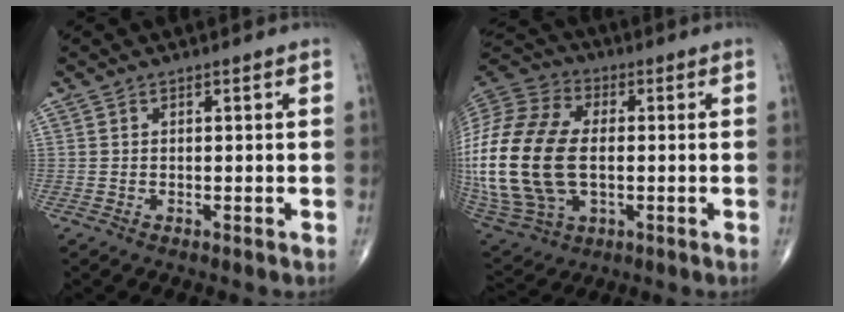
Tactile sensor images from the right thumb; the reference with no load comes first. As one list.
[{"total": 30.0, "force": [-1.0, 18.7, 23.4], "torque": [-0.562, 0.004, -0.003]}]